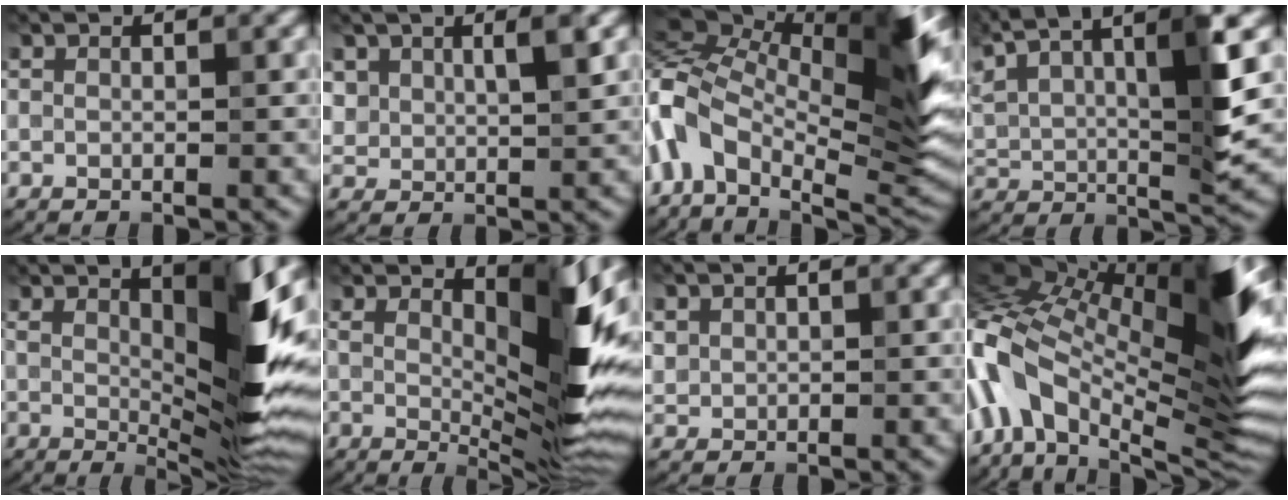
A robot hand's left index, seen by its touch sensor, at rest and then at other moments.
{"total": 2.9, "force": [1.4, 1.7, 1.9], "torque": [-0.040, -0.003, 0.031]}
{"total": 15.0, "force": [2.5, 6.9, 13.1], "torque": [-0.261, 0.004, 0.049]}
{"total": 10.6, "force": [5.7, 2.7, 8.5], "torque": [-0.170, 0.024, 0.102]}
{"total": 14.2, "force": [3.1, 3.2, 13.4], "torque": [-0.169, -0.008, 0.050]}
{"total": 12.9, "force": [3.3, 3.1, 12.1], "torque": [-0.144, -0.010, 0.051]}
{"total": 1.0, "force": [0.6, 0.7, 0.0], "torque": [0.000, -0.003, 0.018]}
{"total": 15.8, "force": [0.1, 8.2, 13.5], "torque": [-0.236, 0.017, -0.001]}